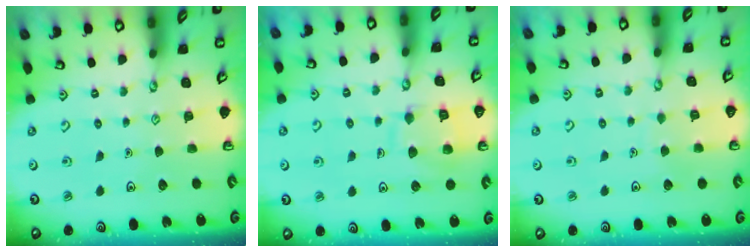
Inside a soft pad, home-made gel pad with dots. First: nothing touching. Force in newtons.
{"total": 11.7, "press": 11.6, "slide": 1.3}
{"total": 2.8, "press": 2.8, "slide": 0.1}